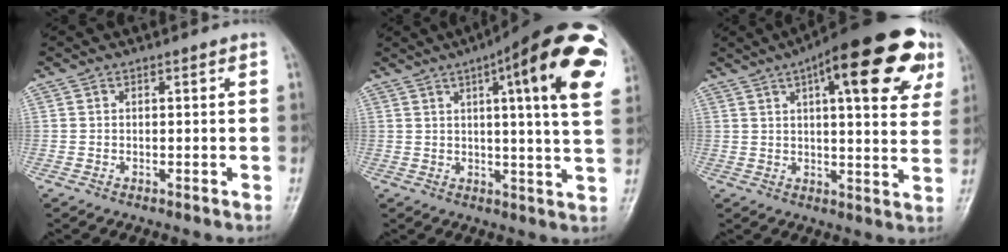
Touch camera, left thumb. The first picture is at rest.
{"total": 23.0, "force": [8.8, 4.8, 20.7], "torque": [-0.248, -0.006, 0.110]}
{"total": 22.2, "force": [10.3, 7.2, 18.3], "torque": [-0.228, -0.004, 0.135]}